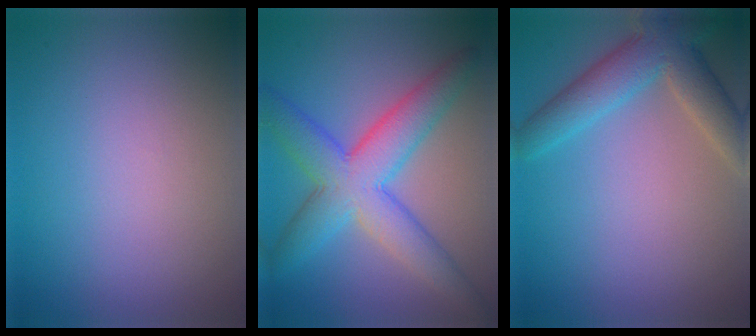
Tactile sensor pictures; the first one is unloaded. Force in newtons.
{"total": 7.5, "press": 7.5, "slide": 0.2}
{"total": 5.4, "press": 5.4, "slide": 0.2}